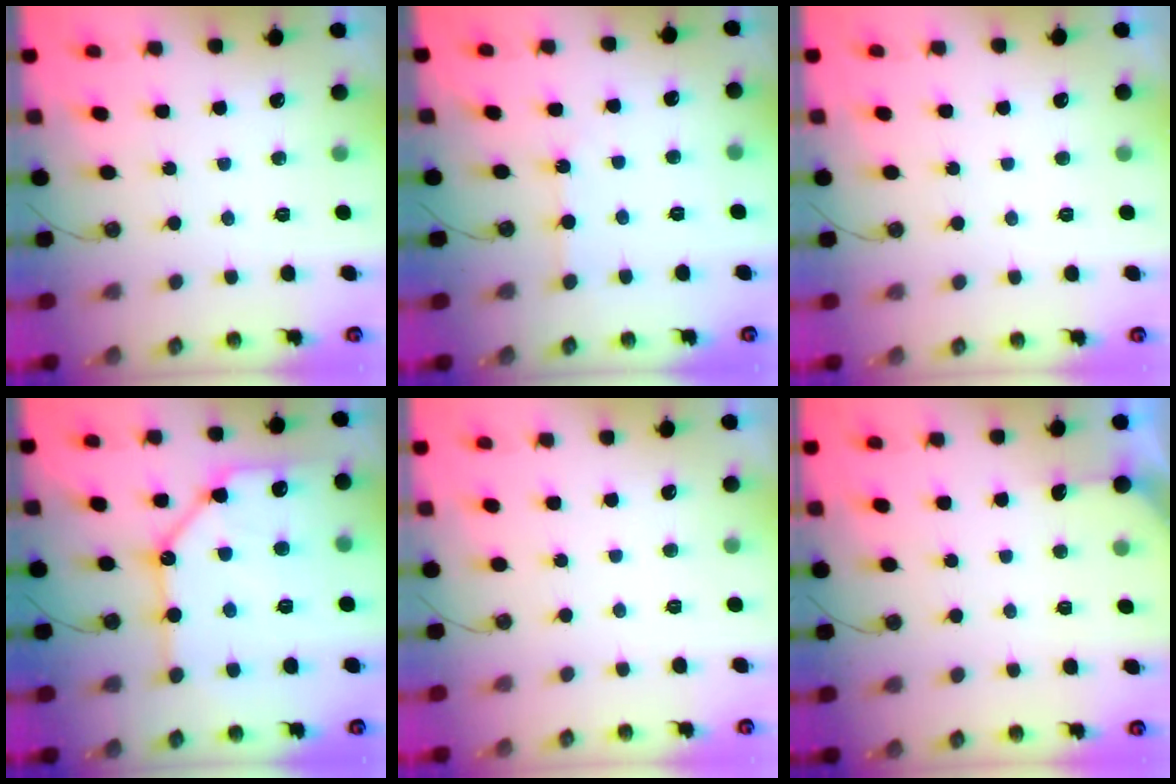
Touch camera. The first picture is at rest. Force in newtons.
{"total": 4.1, "press": 4.1, "slide": 0.3}
{"total": 0.0}
{"total": 16.5, "press": 16.4, "slide": 1.9}
{"total": 0.0}
{"total": 2.3, "press": 2.3, "slide": 0.3}